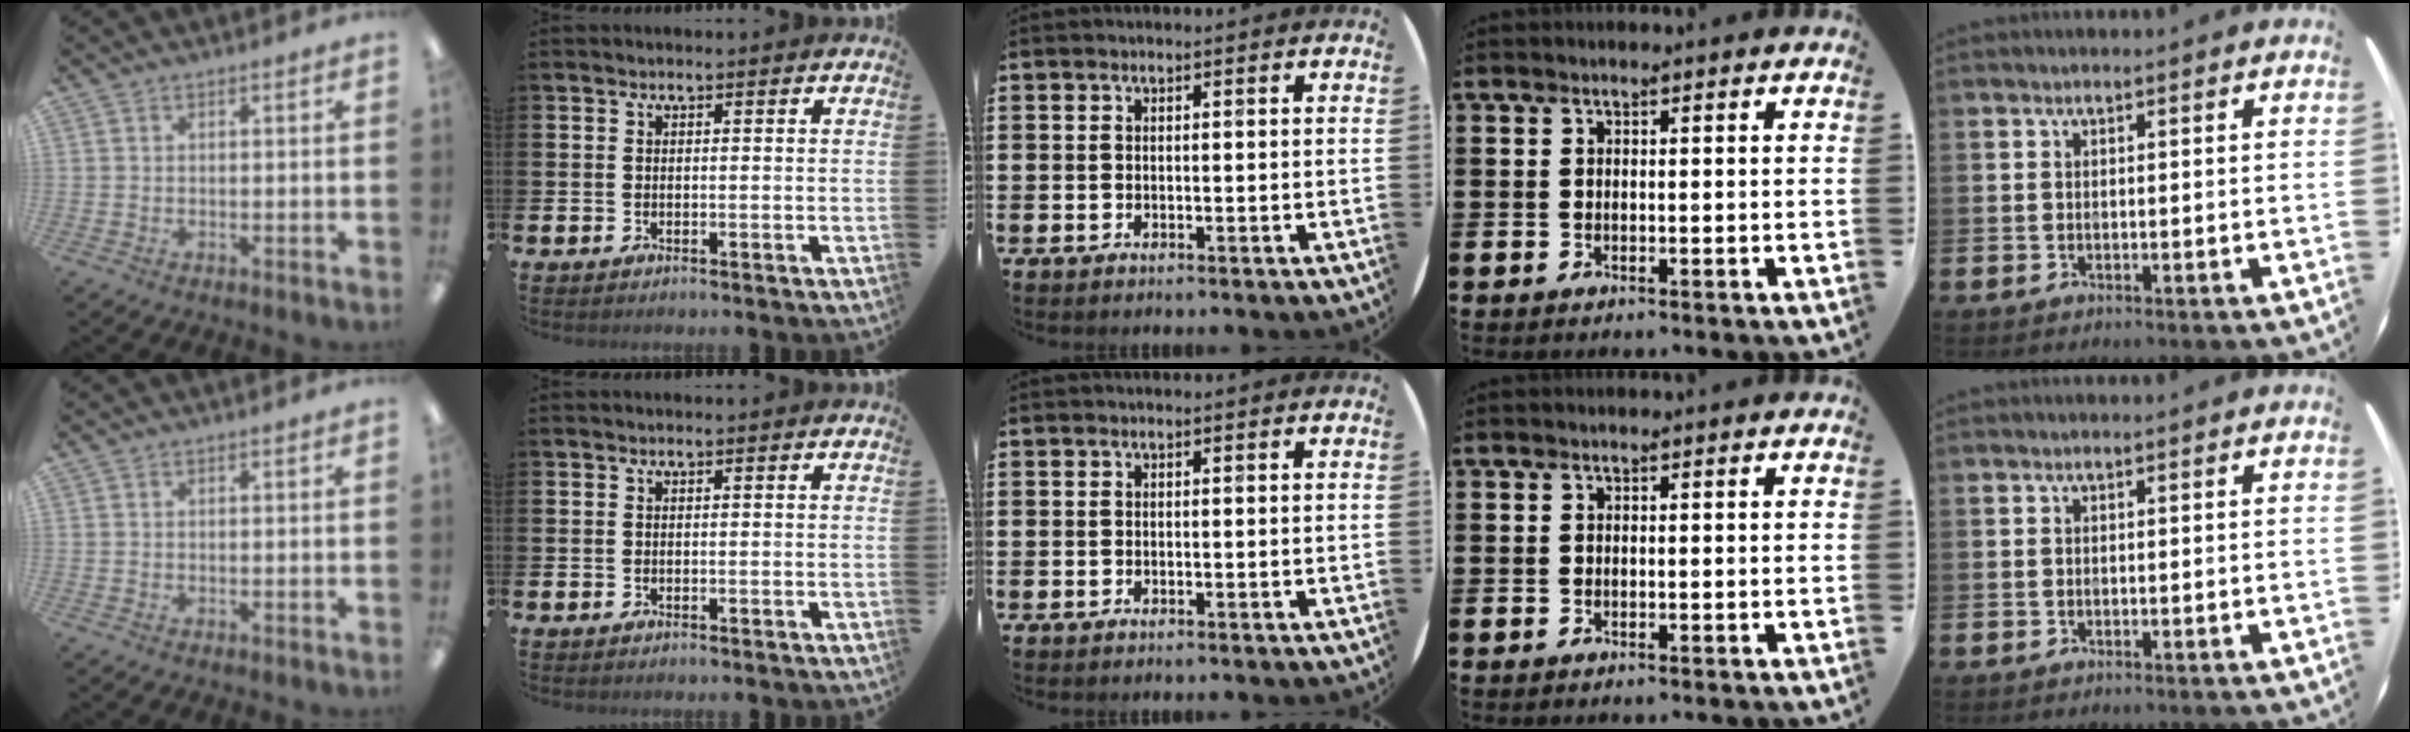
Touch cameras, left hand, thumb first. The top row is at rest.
{}